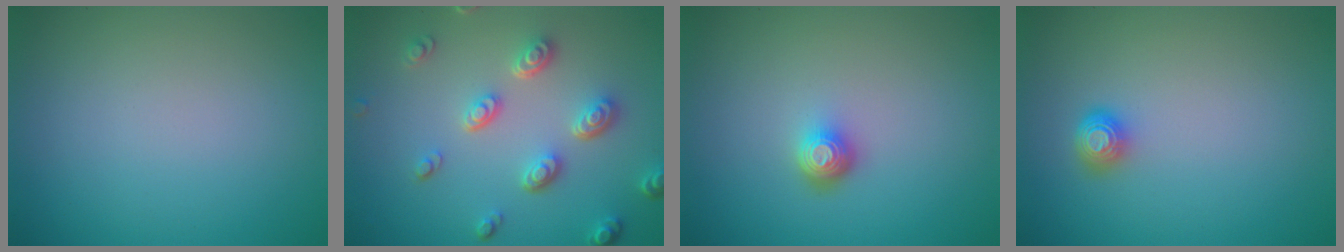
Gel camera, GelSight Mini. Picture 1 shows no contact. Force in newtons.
{"total": 4.4, "press": 3.5, "slide": 2.7}
{"total": 1.9, "press": 1.4, "slide": 1.3}
{"total": 1.6, "press": 1.2, "slide": 1.0}